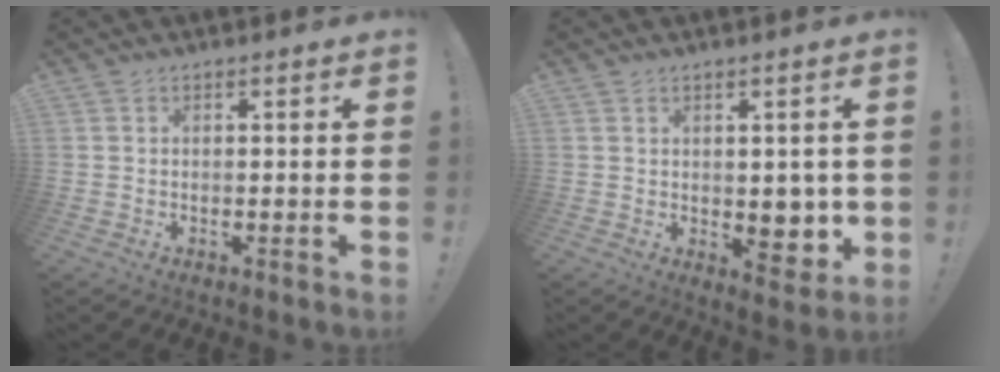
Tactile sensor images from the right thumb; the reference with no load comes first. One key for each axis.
{"total": 6.8, "fx": 0.4, "fy": 5.2, "fz": 4.4, "tx": -0.031, "ty": -0.012, "tz": 0.016}